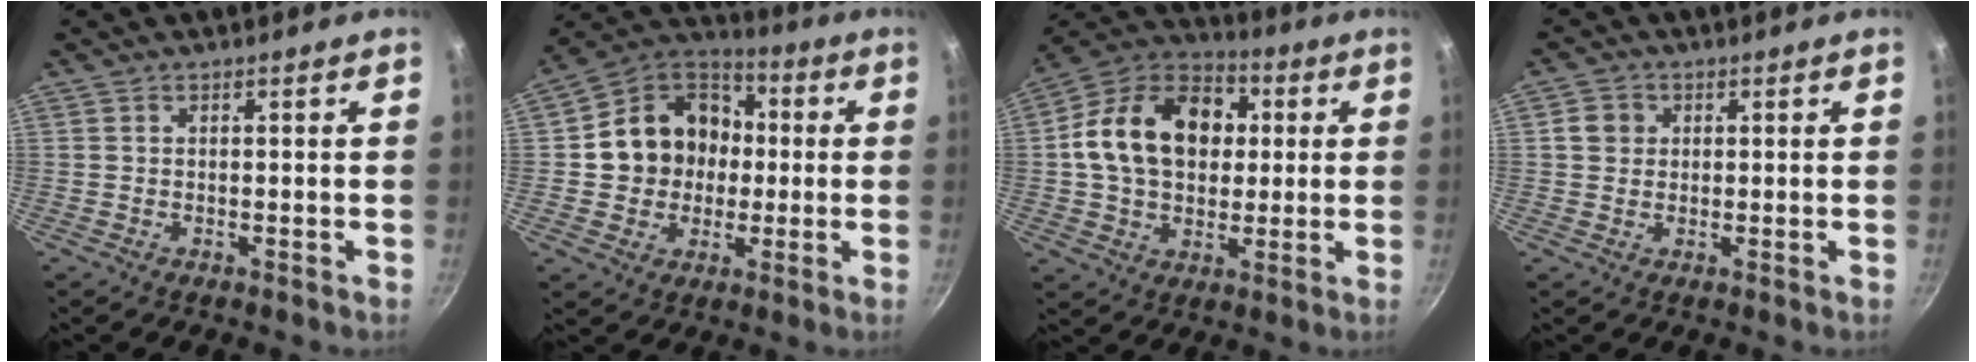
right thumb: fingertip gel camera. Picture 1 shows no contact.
{"total": 15.8, "force": [0.4, 14.0, 7.5], "torque": [-0.092, 0.034, -0.004]}
{"total": 20.0, "force": [2.7, 14.8, 13.2], "torque": [-0.193, 0.027, 0.032]}
{"total": 3.6, "force": [0.6, 3.3, 1.3], "torque": [-0.003, 0.006, 0.005]}